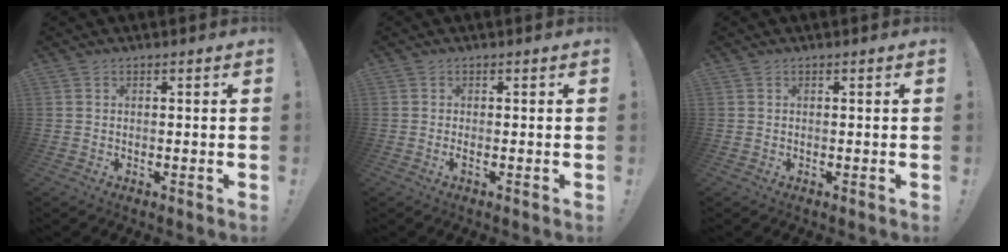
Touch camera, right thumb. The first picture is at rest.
{"total": 0.9, "force": [-0.1, -0.1, 0.9], "torque": [-0.013, -0.003, -0.003]}
{"total": 0.0}